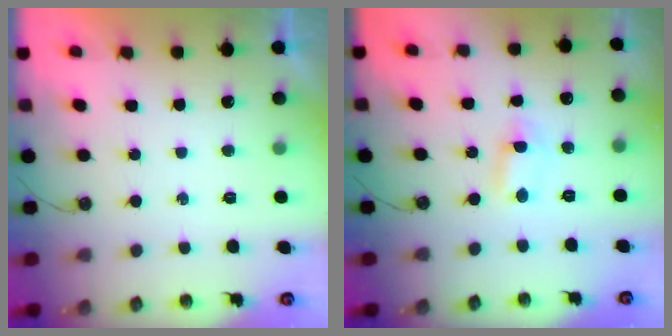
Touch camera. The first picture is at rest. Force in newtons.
{"total": 1.1, "press": 0.9, "slide": 0.7}